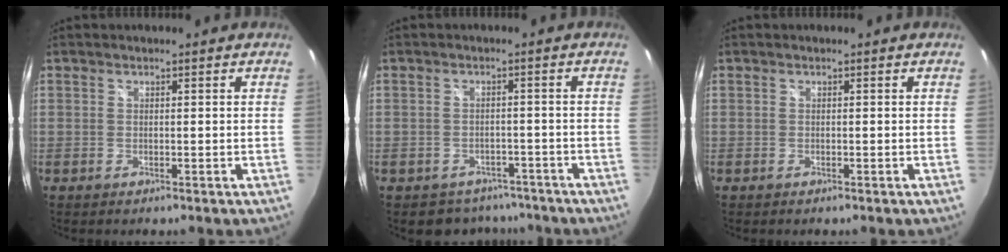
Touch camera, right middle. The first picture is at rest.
{"total": 7.1, "force": [-5.5, 4.4, 1.1], "torque": [-0.029, 0.014, -0.066]}
{"total": 0.0}